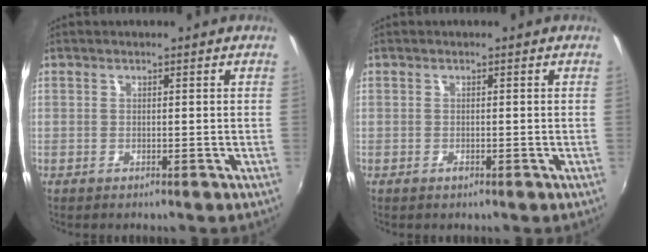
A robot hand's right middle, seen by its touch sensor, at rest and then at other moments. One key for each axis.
{"total": 0.7, "fx": -0.5, "fy": 0.4, "fz": 0.4, "tx": -0.005, "ty": -0.002, "tz": -0.009}